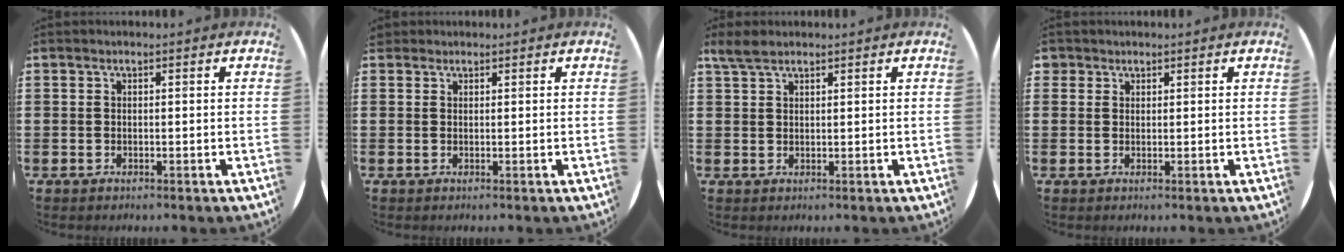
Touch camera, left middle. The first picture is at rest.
{"total": 0.7, "force": [0.6, 0.3, -0.1], "torque": [0.001, 0.003, 0.013]}
{"total": 2.6, "force": [2.1, 0.9, 1.2], "torque": [-0.020, 0.003, 0.038]}
{"total": 1.1, "force": [0.9, 0.6, 0.0], "torque": [-0.002, 0.003, 0.019]}